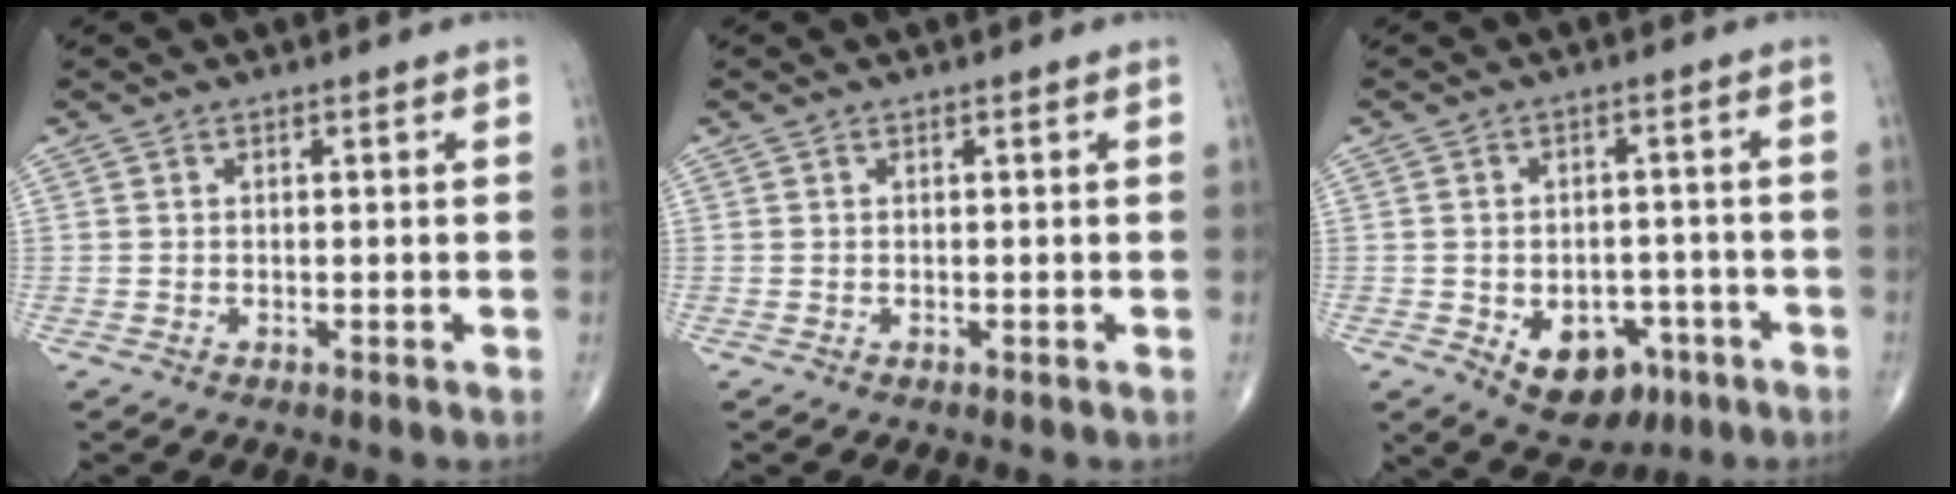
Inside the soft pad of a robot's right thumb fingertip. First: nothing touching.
{"total": 0.0}
{"total": 10.0, "force": [-4.2, 7.0, 5.9], "torque": [-0.060, 0.024, -0.046]}